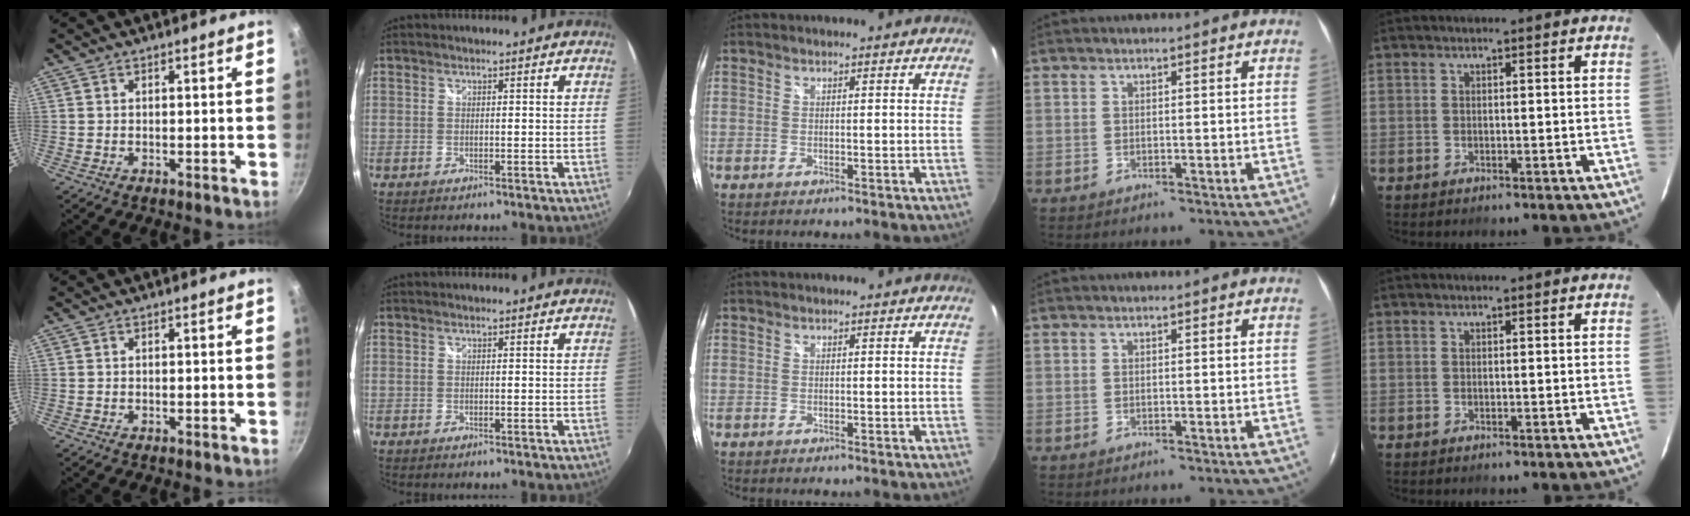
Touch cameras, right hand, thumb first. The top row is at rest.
{}